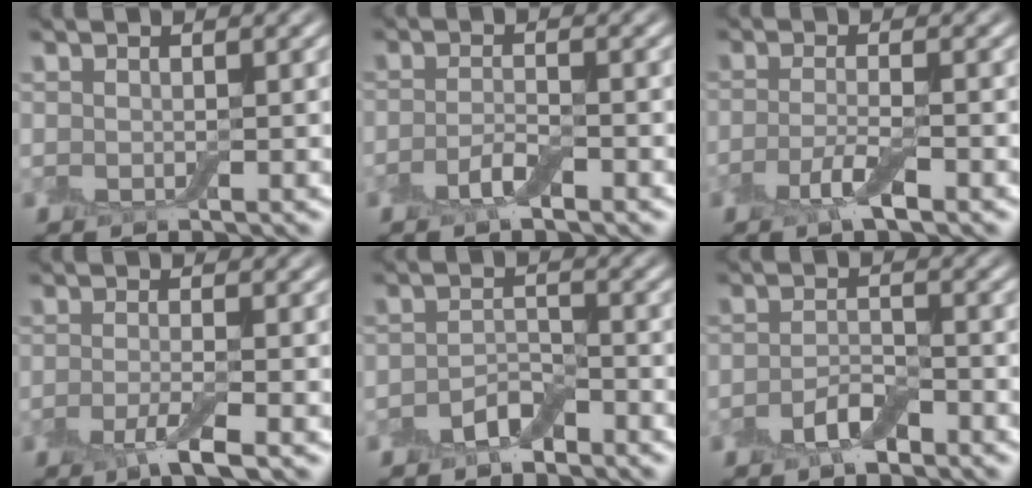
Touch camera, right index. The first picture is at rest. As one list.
[{"total": 2.1, "force": [-1.2, 0.5, 1.6], "torque": [-0.034, 0.003, -0.029]}, {"total": 2.7, "force": [-1.4, 0.6, 2.2], "torque": [-0.047, -0.001, -0.033]}, {"total": 3.0, "force": [-1.4, 0.6, 2.6], "torque": [-0.047, -0.003, -0.032]}, {"total": 2.4, "force": [-1.7, 1.1, 1.3], "torque": [-0.022, 0.008, -0.034]}, {"total": 2.6, "force": [-1.6, 1.1, 1.7], "torque": [-0.032, 0.006, -0.033]}]